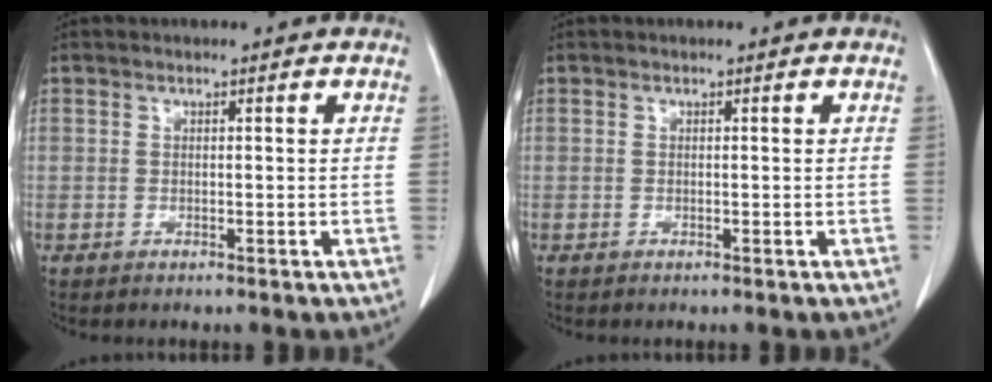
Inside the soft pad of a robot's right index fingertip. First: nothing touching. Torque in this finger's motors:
{"motor_torque": [0.00, 0.00, 0.00, 0.00]}